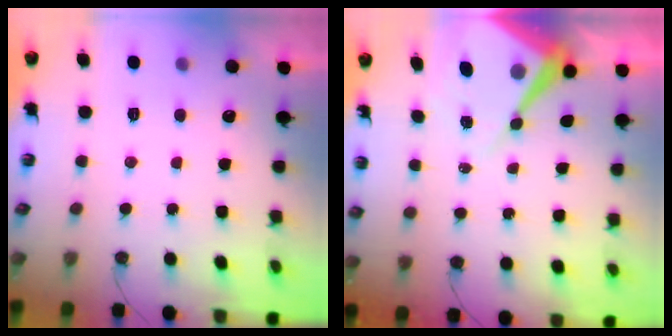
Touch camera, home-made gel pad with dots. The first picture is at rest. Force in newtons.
{"total": 9.9, "press": 9.8, "slide": 0.9}